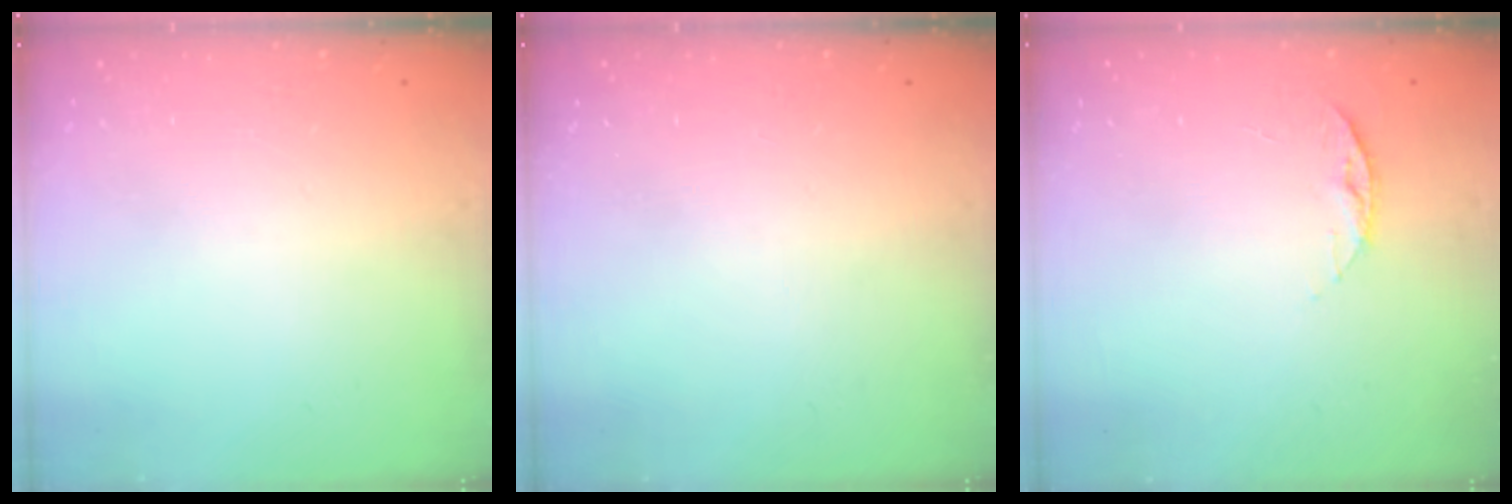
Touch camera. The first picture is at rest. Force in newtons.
{"total": 0.0}
{"total": 6.2, "press": 6.1, "slide": 0.7}